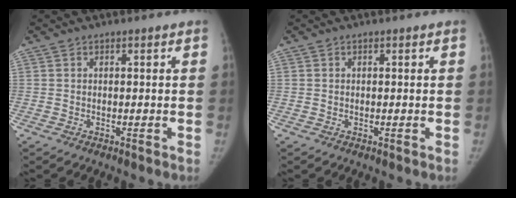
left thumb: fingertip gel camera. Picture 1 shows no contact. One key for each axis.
{"total": 0.0}